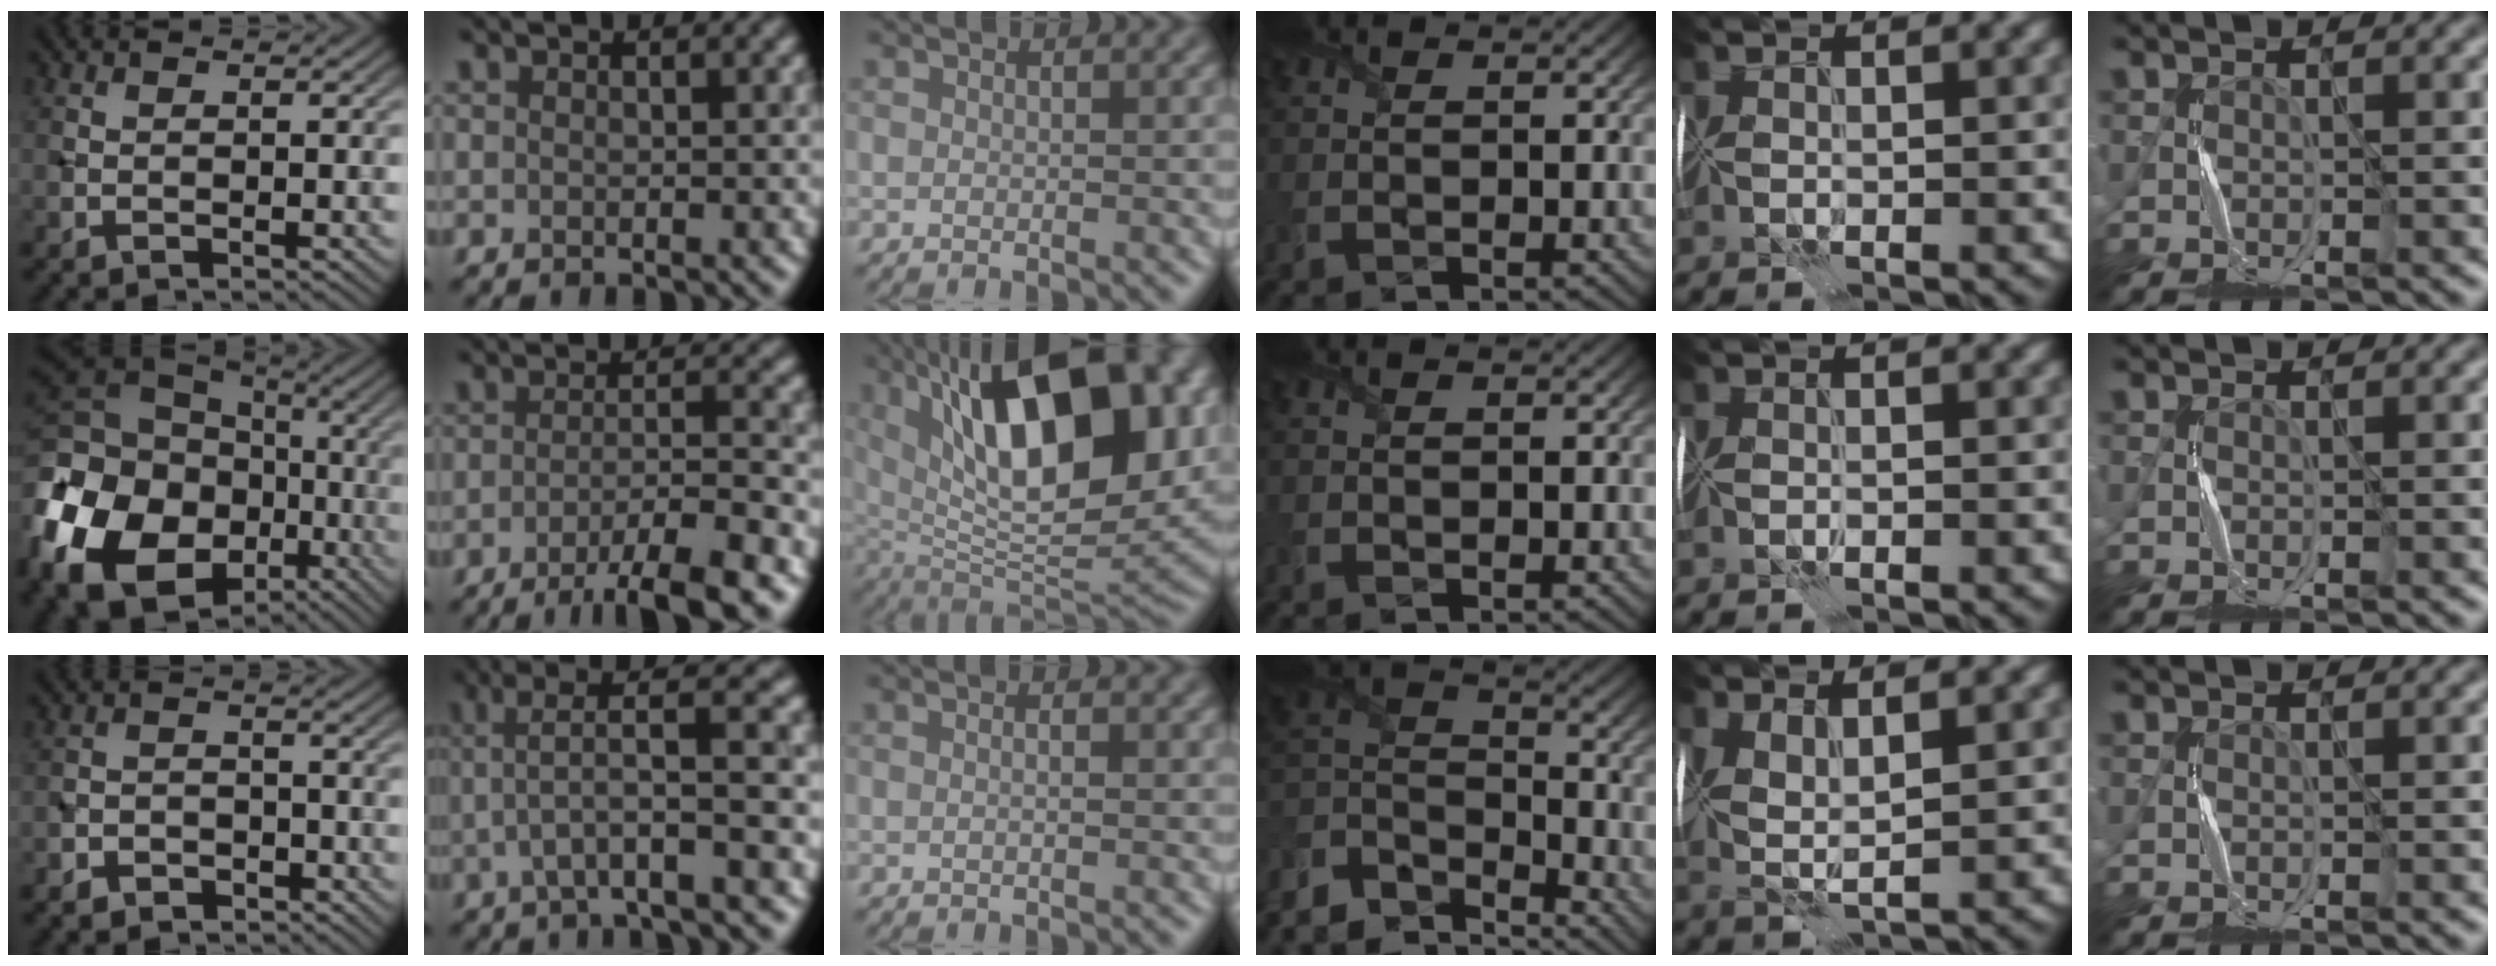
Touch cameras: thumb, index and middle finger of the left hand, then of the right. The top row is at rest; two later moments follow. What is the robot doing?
{"motion": "fold", "object": "memory foam"}